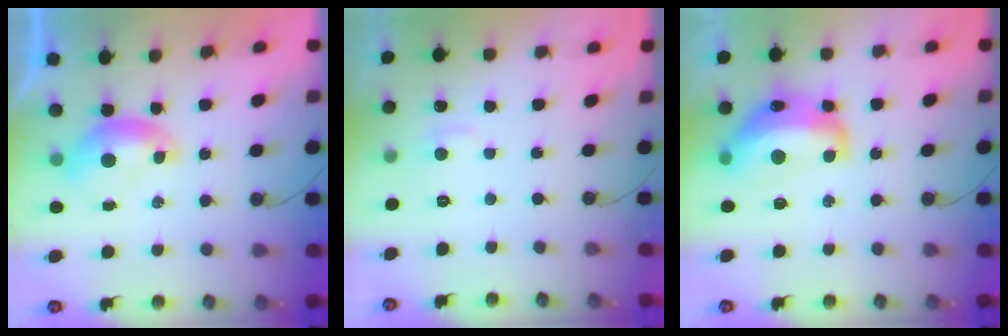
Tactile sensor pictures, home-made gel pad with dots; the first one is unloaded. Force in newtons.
{"total": 1.8, "press": 1.7, "slide": 0.6}
{"total": 10.0, "press": 9.9, "slide": 1.0}